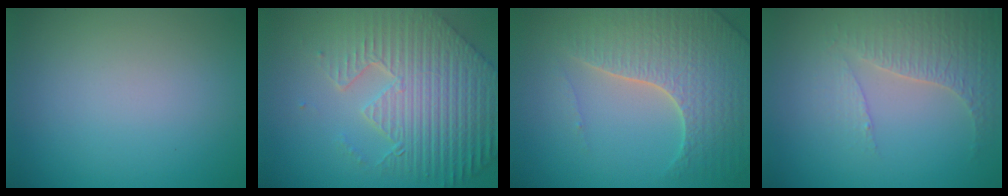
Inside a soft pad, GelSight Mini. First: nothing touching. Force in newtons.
{"total": 9.2, "press": 6.5, "slide": 6.6}
{"total": 6.7, "press": 6.4, "slide": 1.6}
{"total": 3.4, "press": 3.2, "slide": 1.4}